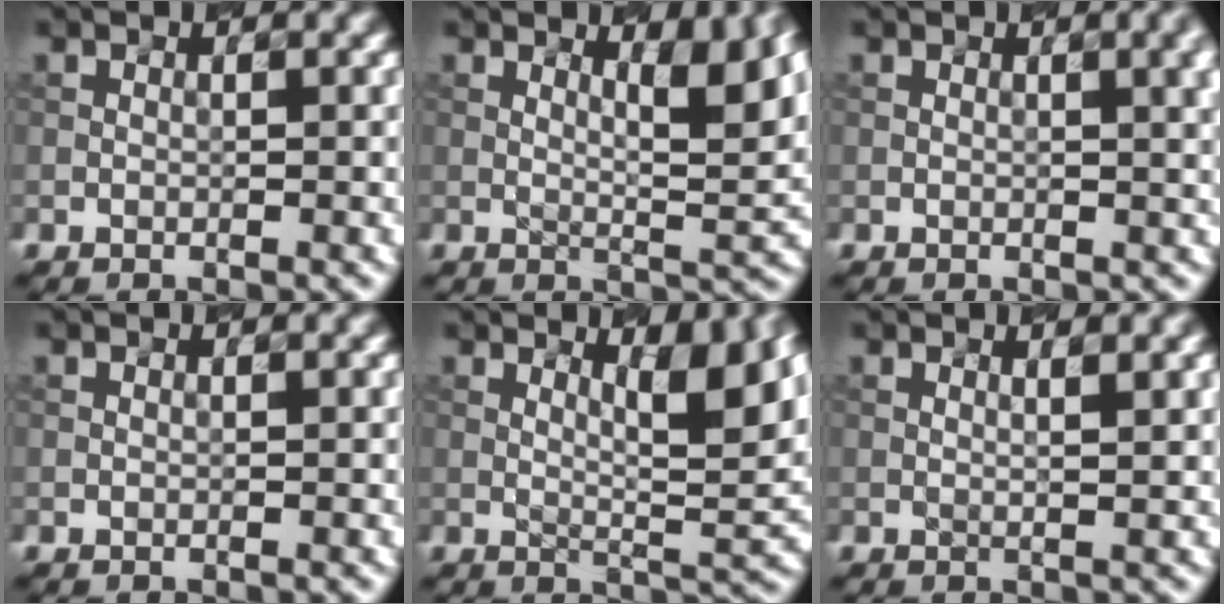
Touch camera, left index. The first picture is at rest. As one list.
[{"total": 5.2, "force": [2.1, 1.3, 4.5], "torque": [-0.059, -0.004, 0.034]}, {"total": 3.4, "force": [1.0, 1.2, 3.0], "torque": [-0.029, 0.006, 0.014]}, {"total": 0.0}, {"total": 5.8, "force": [2.2, 1.3, 5.2], "torque": [-0.071, -0.007, 0.038]}, {"total": 1.9, "force": [1.0, 0.6, 1.6], "torque": [-0.018, -0.002, 0.004]}]